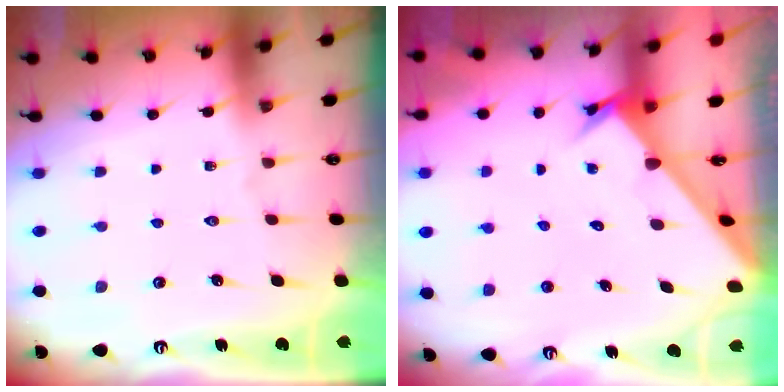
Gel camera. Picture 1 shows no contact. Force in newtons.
{"total": 2.6, "press": 2.6, "slide": 0.3}